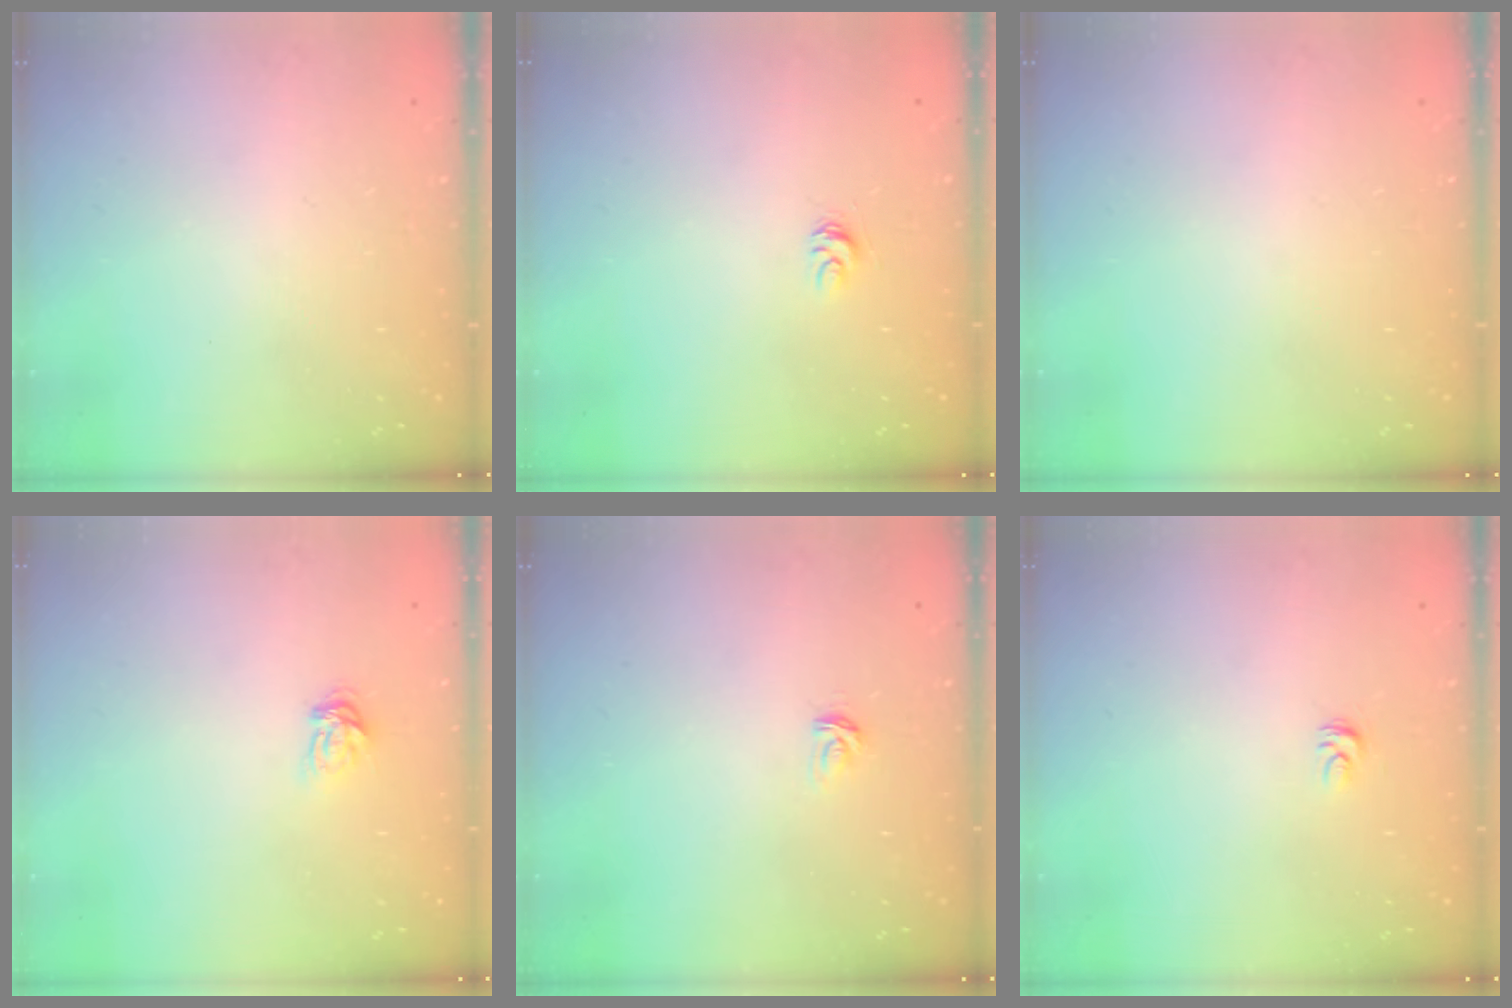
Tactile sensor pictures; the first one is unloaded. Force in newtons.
{"total": 4.3, "press": 4.3, "slide": 0.5}
{"total": 0.0}
{"total": 5.5, "press": 5.5, "slide": 0.6}
{"total": 2.9, "press": 2.9, "slide": 0.4}
{"total": 2.7, "press": 2.7, "slide": 0.2}